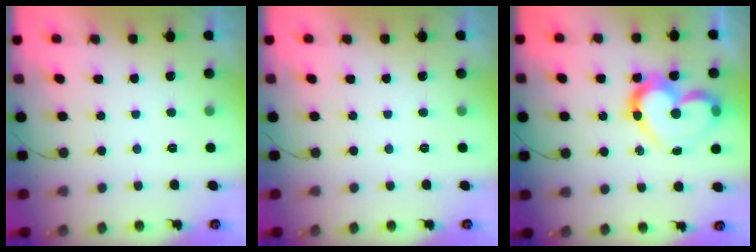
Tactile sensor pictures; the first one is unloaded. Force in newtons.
{"total": 0.0}
{"total": 16.6, "press": 16.4, "slide": 2.1}